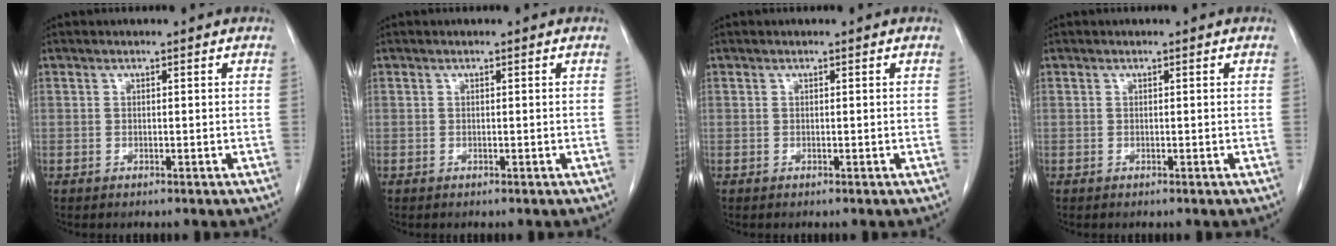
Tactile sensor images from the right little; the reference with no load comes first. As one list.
[{"total": 0.0}, {"total": 0.0}, {"total": 0.0}]